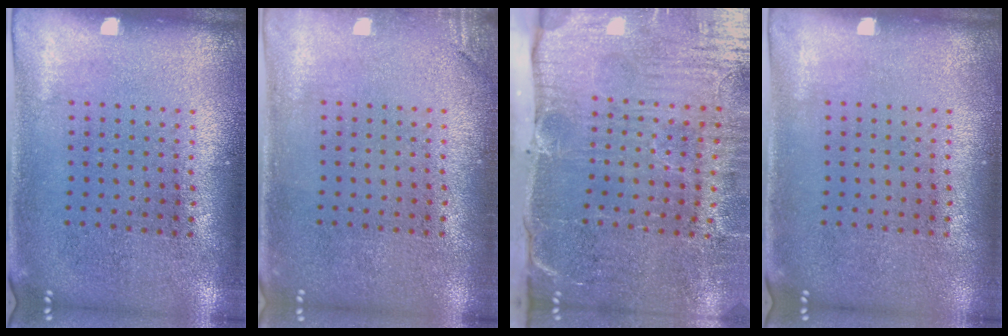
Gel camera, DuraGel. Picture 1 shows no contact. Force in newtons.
{"total": 1.1, "press": 1.1, "slide": 0.3}
{"total": 5.4, "press": 4.4, "slide": 3.1}
{"total": 0.0}